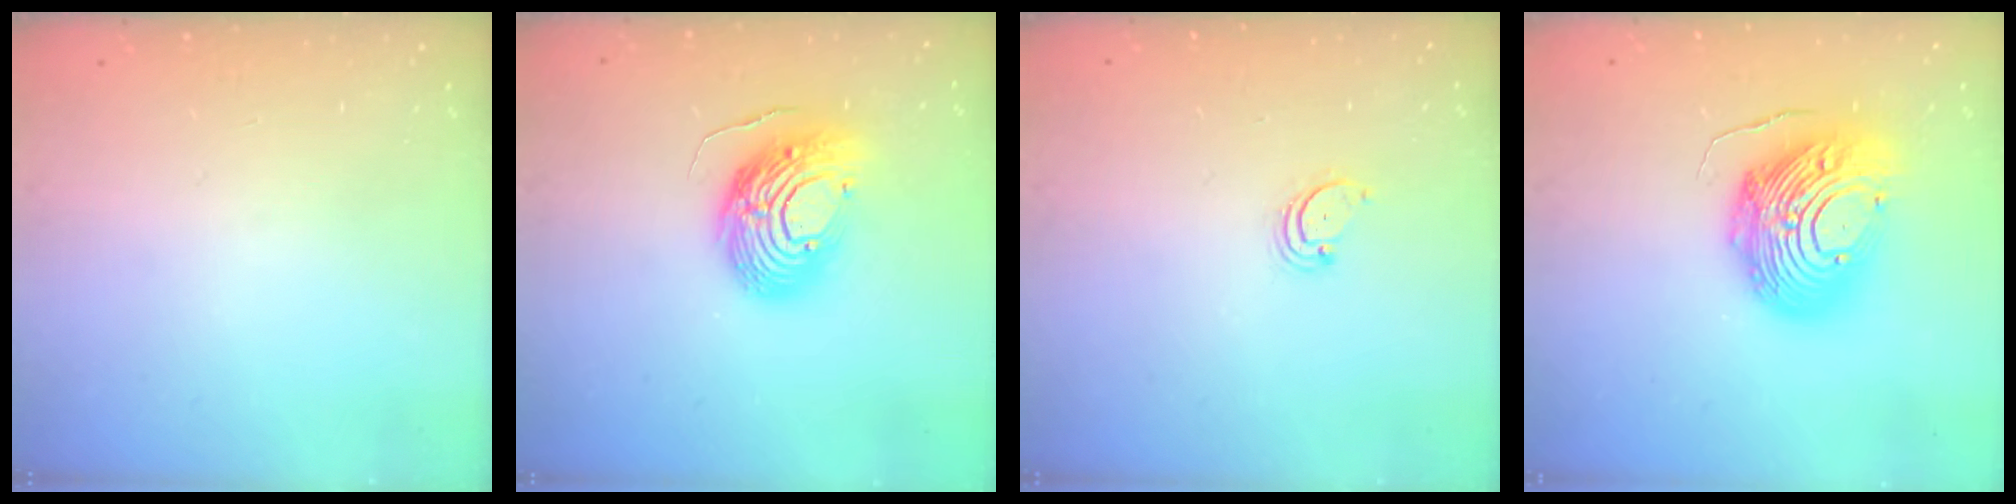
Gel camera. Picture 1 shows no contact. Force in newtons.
{"total": 13.7, "press": 13.5, "slide": 2.3}
{"total": 2.6, "press": 2.5, "slide": 0.3}
{"total": 18.1, "press": 18.0, "slide": 1.6}